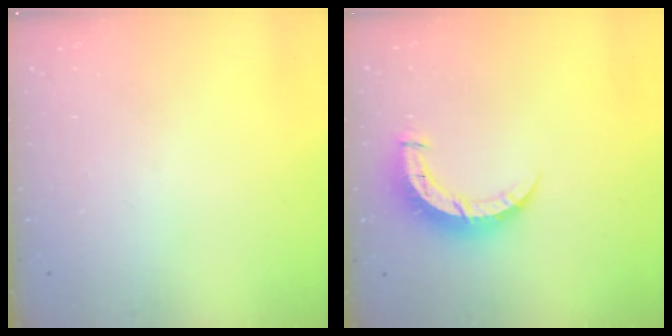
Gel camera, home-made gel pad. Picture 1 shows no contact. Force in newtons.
{"total": 8.2, "press": 8.2, "slide": 0.6}